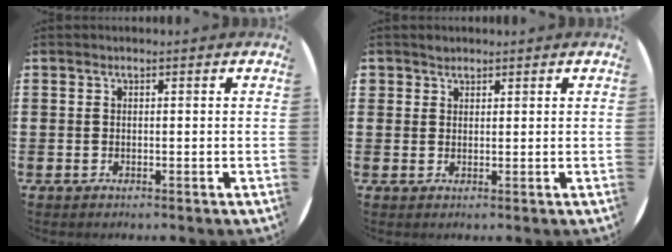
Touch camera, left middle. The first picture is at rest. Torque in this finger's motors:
{"motor_torque": [0.29, -0.25, -0.01, 0.00]}